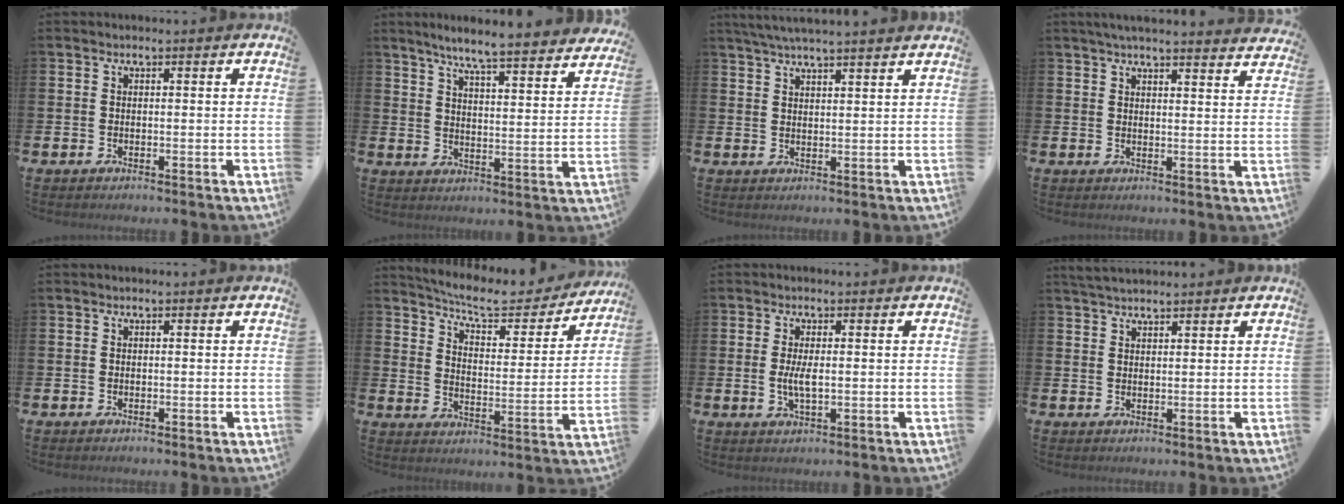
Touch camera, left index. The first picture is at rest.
{"total": 6.8, "force": [6.3, -0.1, 2.4], "torque": [-0.062, -0.047, 0.105]}
{"total": 4.3, "force": [4.1, -0.4, 1.2], "torque": [-0.038, -0.009, 0.075]}
{"total": 4.1, "force": [4.0, -0.1, 1.1], "torque": [-0.024, -0.018, 0.071]}
{"total": 0.0}
{"total": 8.0, "force": [7.3, 1.6, 2.8], "torque": [-0.075, -0.053, 0.122]}
{"total": 3.0, "force": [-0.1, 1.0, 2.8], "torque": [-0.050, 0.001, -0.004]}
{"total": 2.7, "force": [2.5, 0.4, 0.7], "torque": [-0.015, -0.007, 0.046]}